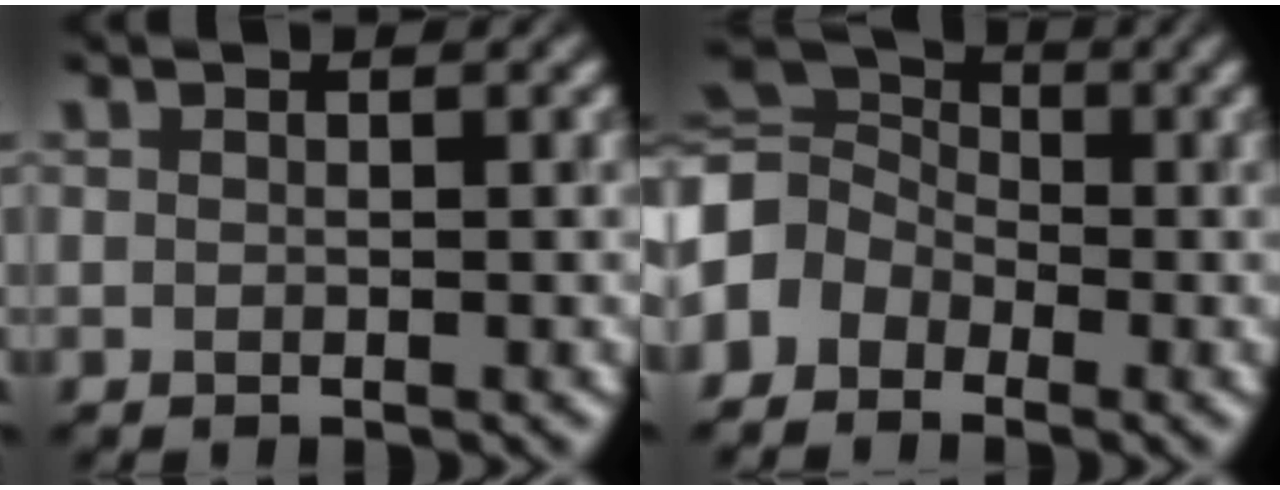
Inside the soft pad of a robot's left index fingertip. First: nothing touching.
{"total": 5.4, "force": [-1.6, 4.5, 2.5], "torque": [-0.053, 0.013, -0.057]}